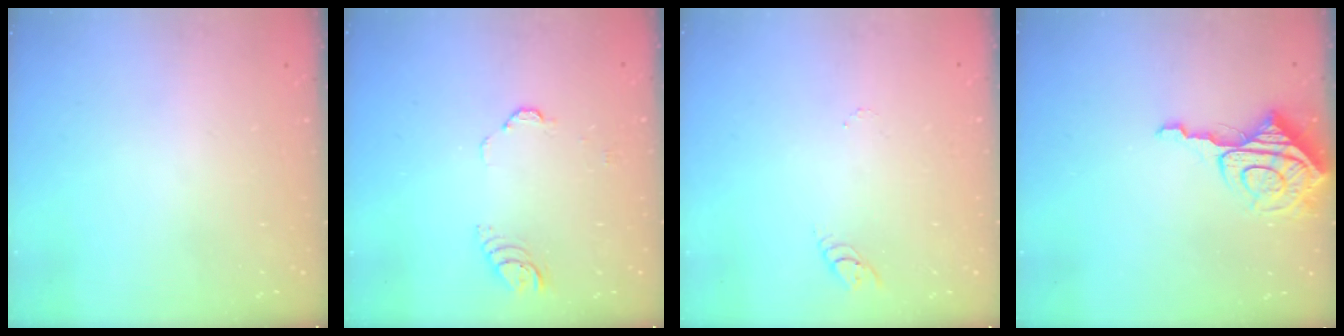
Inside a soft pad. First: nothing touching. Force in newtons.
{"total": 3.3, "press": 3.3, "slide": 0.3}
{"total": 2.8, "press": 2.8, "slide": 0.2}
{"total": 10.6, "press": 10.5, "slide": 1.1}